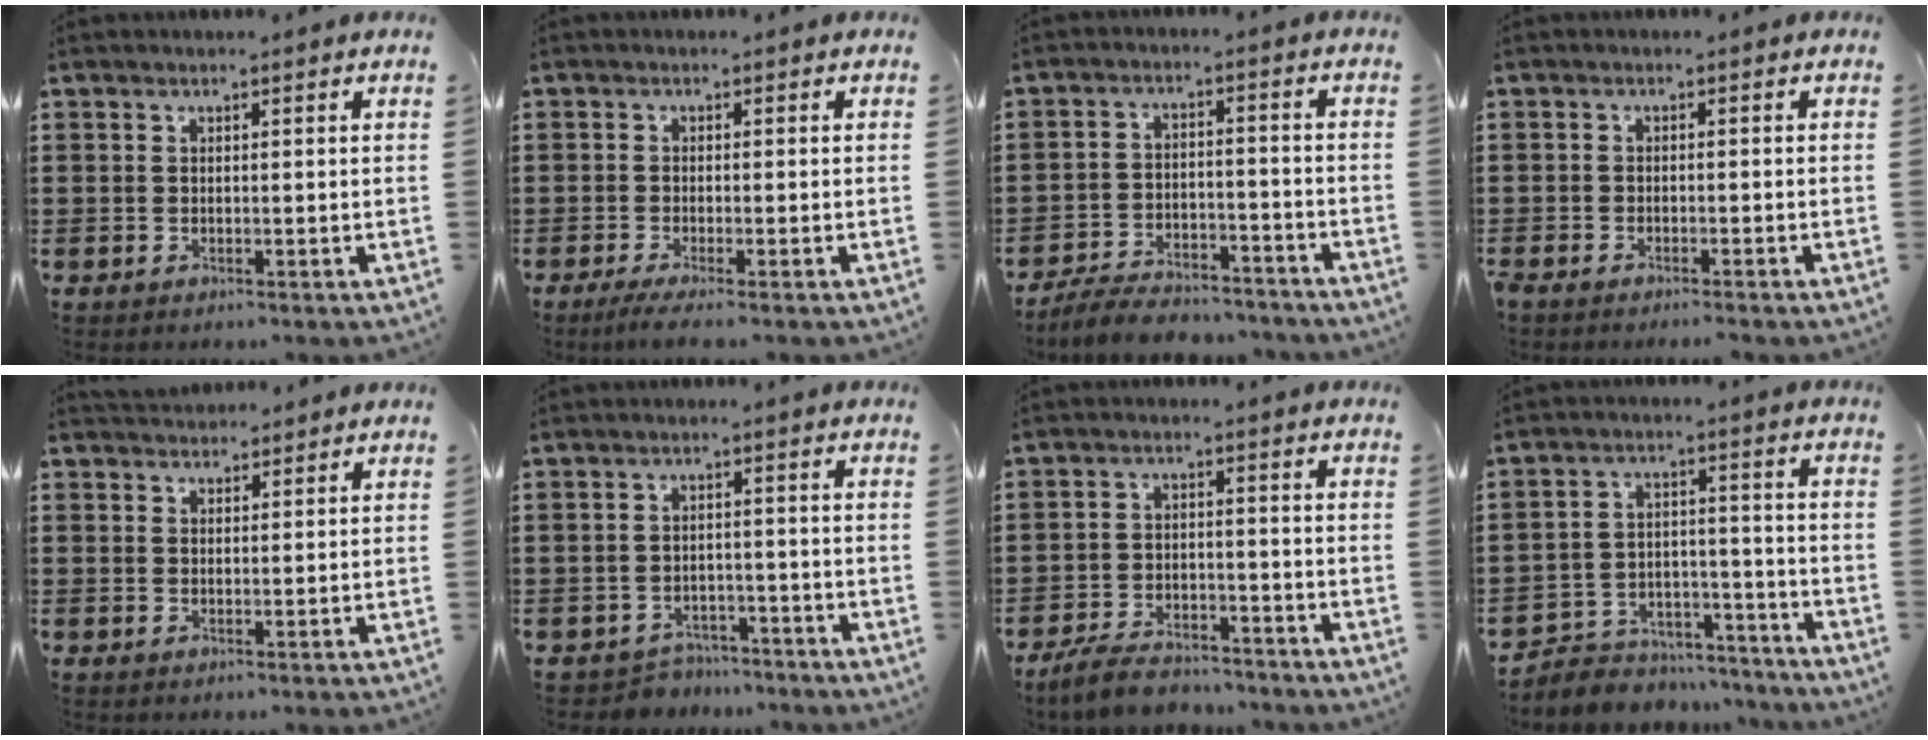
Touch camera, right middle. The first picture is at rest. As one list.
[{"total": 1.6, "force": [-1.1, -0.2, 1.2], "torque": [-0.027, -0.007, -0.021]}, {"total": 6.1, "force": [-5.8, 0.9, 1.6], "torque": [-0.035, 0.005, -0.114]}, {"total": 1.4, "force": [-1.3, 0.0, 0.3], "torque": [-0.006, 0.002, -0.026]}, {"total": 2.1, "force": [2.0, 0.7, 0.0], "torque": [-0.005, 0.004, 0.039]}, {"total": 2.9, "force": [-2.8, 0.7, -0.2], "torque": [-0.007, -0.001, -0.061]}, {"total": 5.6, "force": [-5.2, 1.2, 1.8], "torque": [-0.040, 0.004, -0.101]}, {"total": 5.1, "force": [-4.8, 1.6, 0.2], "torque": [-0.009, 0.010, -0.100]}]